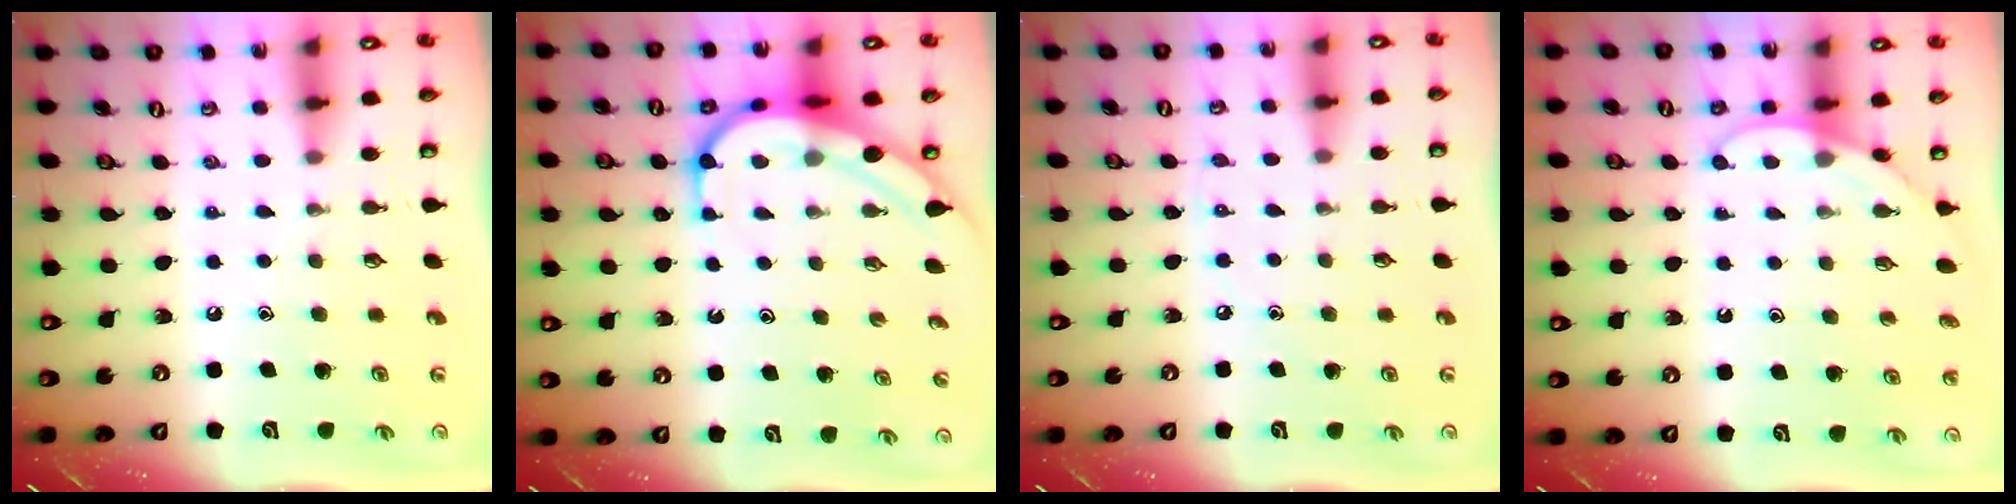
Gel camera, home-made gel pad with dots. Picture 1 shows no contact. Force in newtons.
{"total": 8.1, "press": 8.0, "slide": 0.6}
{"total": 2.8, "press": 2.8, "slide": 0.3}
{"total": 6.6, "press": 6.6, "slide": 0.2}